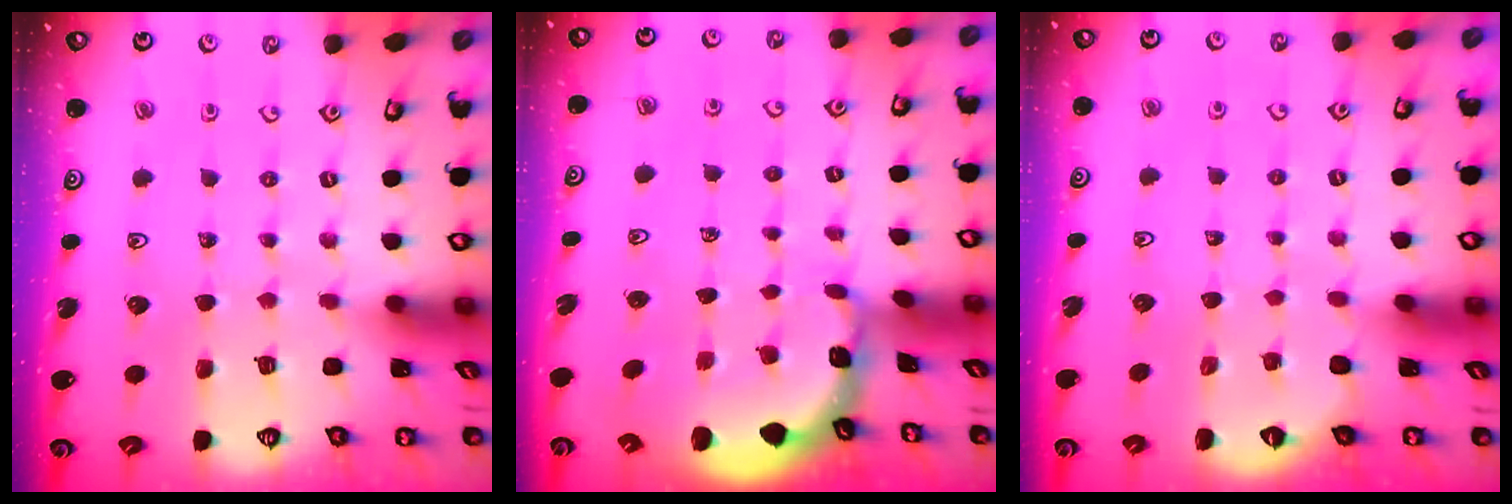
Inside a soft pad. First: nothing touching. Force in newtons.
{"total": 1.4, "press": 1.4, "slide": 0.0}
{"total": 1.9, "press": 0.5, "slide": 1.9}